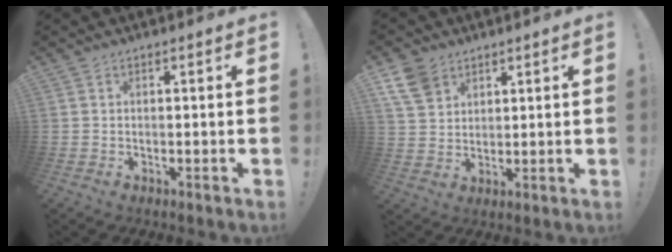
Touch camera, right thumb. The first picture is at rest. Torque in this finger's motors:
{"motor_torque": [-0.06, 0.06, 0.47, 0.31, 0.01]}